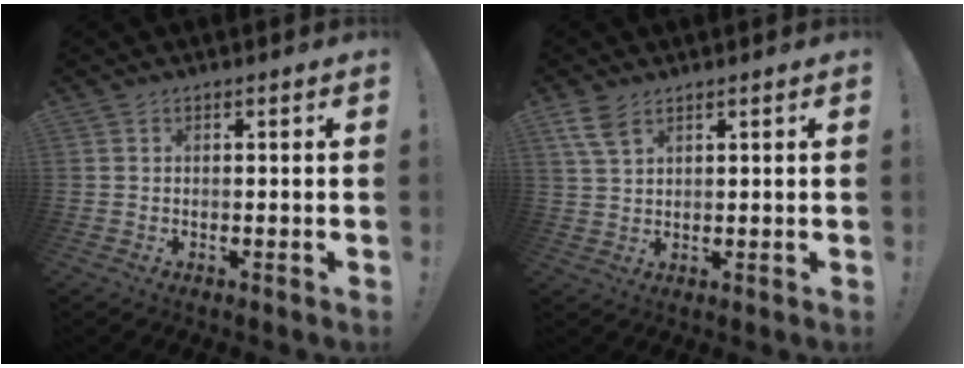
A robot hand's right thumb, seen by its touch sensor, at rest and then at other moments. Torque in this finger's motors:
{"motor_torque": [0.01, 0.02, 0.03, 0.10, 0.01]}